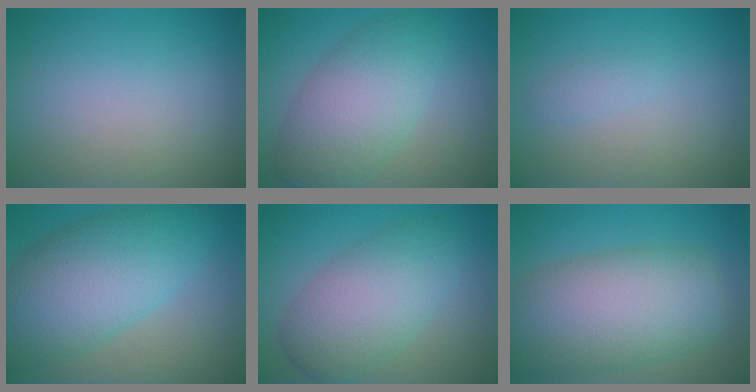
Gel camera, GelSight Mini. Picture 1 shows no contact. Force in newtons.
{"total": 6.9, "press": 6.9, "slide": 0.3}
{"total": 0.8, "press": 0.8, "slide": 0.1}
{"total": 9.5, "press": 9.5, "slide": 0.2}
{"total": 6.8, "press": 6.8, "slide": 0.3}
{"total": 10.4, "press": 10.4, "slide": 0.2}